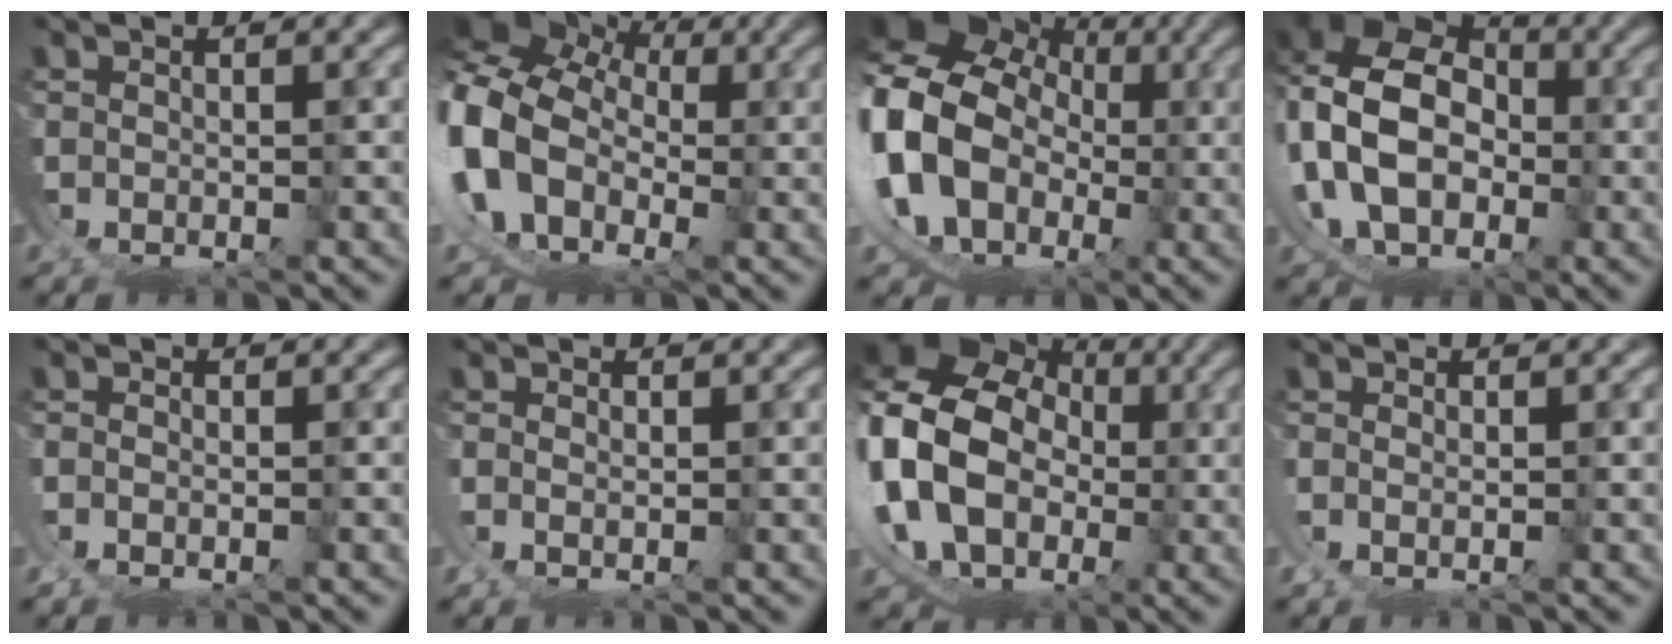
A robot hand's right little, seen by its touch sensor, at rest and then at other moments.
{"total": 15.4, "force": [0.7, 13.8, 6.8], "torque": [-0.216, -0.035, 0.001]}
{"total": 17.0, "force": [2.2, 15.1, 7.6], "torque": [-0.221, -0.034, 0.029]}
{"total": 13.8, "force": [2.5, 11.7, 6.8], "torque": [-0.178, -0.023, 0.035]}
{"total": 1.1, "force": [-0.3, 0.6, 0.9], "torque": [-0.017, -0.006, -0.003]}
{"total": 1.3, "force": [0.9, -0.7, 0.6], "torque": [-0.012, -0.001, 0.017]}
{"total": 15.9, "force": [3.2, 13.4, 7.9], "torque": [-0.202, -0.016, 0.044]}
{"total": 1.3, "force": [0.9, -0.7, 0.6], "torque": [-0.010, -0.001, 0.016]}